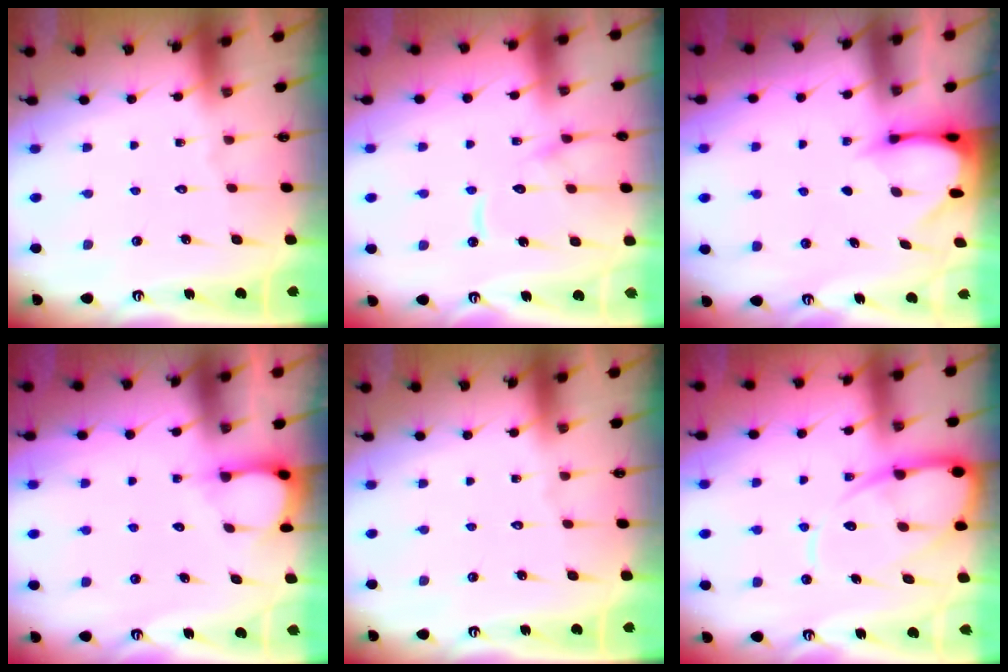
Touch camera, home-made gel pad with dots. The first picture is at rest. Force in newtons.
{"total": 12.0, "press": 11.9, "slide": 1.2}
{"total": 3.5, "press": 3.4, "slide": 0.3}
{"total": 3.6, "press": 3.6, "slide": 0.5}
{"total": 0.0}
{"total": 12.1, "press": 12.0, "slide": 1.3}